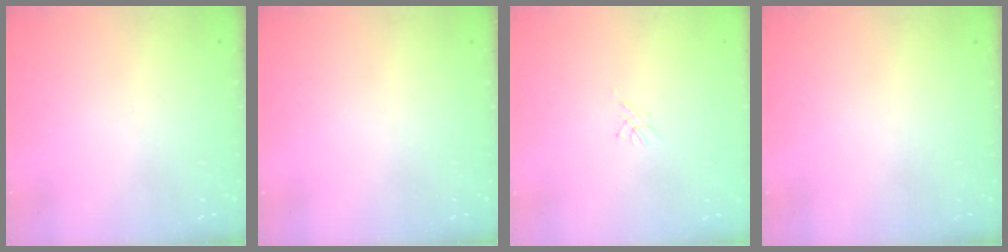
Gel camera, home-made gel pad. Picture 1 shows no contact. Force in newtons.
{"total": 0.0}
{"total": 2.3, "press": 2.2, "slide": 0.3}
{"total": 0.0}